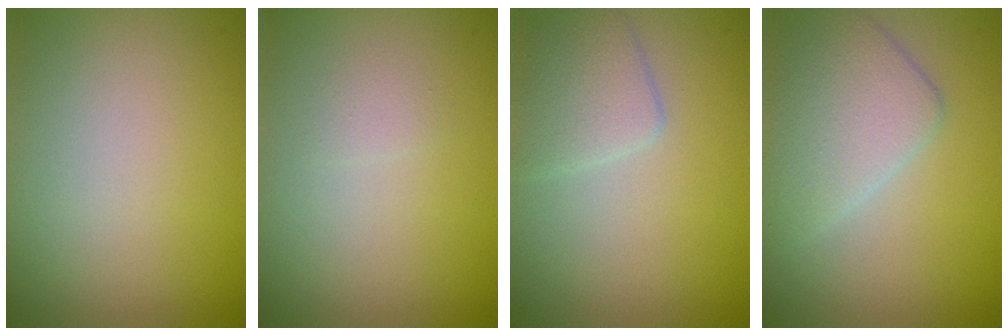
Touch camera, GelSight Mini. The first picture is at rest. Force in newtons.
{"total": 0.7, "press": 0.7, "slide": 0.0}
{"total": 2.6, "press": 2.6, "slide": 0.1}
{"total": 4.1, "press": 4.1, "slide": 0.4}